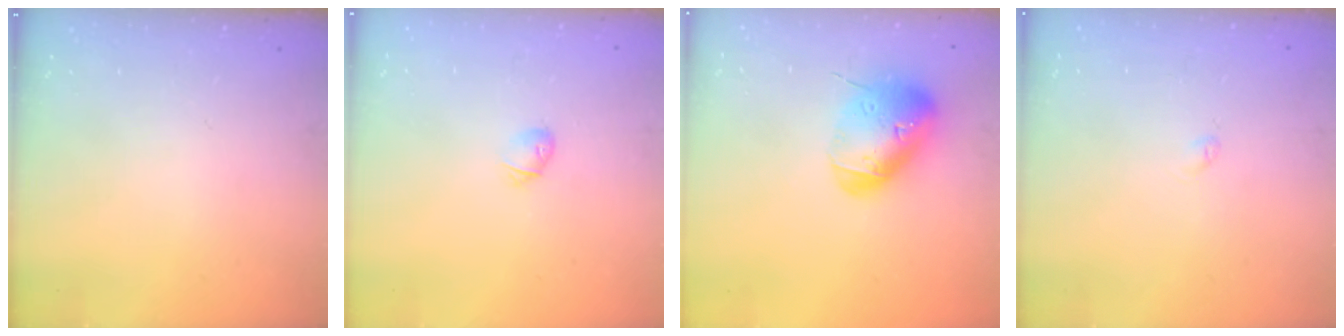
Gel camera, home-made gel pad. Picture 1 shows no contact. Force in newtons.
{"total": 4.7, "press": 4.5, "slide": 1.3}
{"total": 17.1, "press": 17.0, "slide": 2.2}
{"total": 2.4, "press": 2.3, "slide": 0.4}